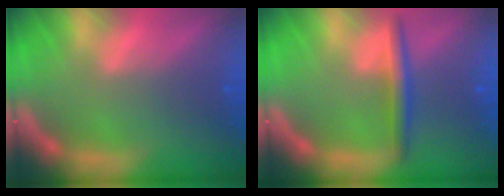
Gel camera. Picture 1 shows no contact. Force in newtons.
{"total": 3.0}